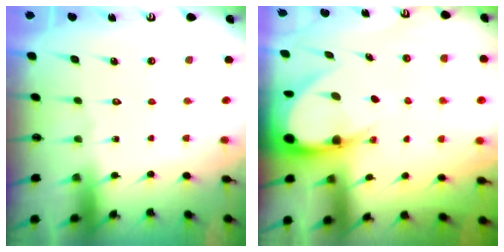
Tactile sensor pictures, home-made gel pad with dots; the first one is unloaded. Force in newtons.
{"total": 7.6, "press": 7.5, "slide": 0.8}